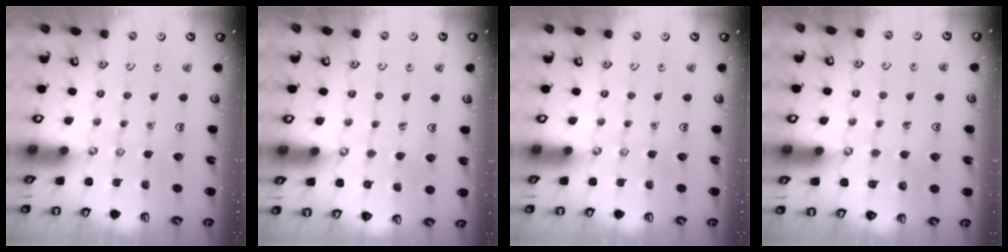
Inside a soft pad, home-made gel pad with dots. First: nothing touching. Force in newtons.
{"total": 2.9, "press": 2.9, "slide": 0.2}
{"total": 0.0}
{"total": 6.2, "press": 6.2, "slide": 0.6}